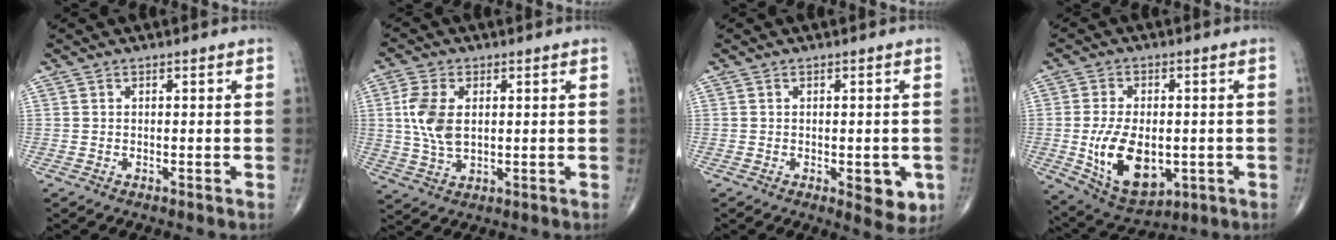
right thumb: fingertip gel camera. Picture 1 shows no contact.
{"total": 8.4, "force": [1.3, 4.9, 6.6], "torque": [-0.141, -0.003, 0.029]}
{"total": 5.5, "force": [-1.6, 2.5, 4.7], "torque": [-0.037, -0.007, -0.014]}
{"total": 14.1, "force": [-2.2, 8.3, 11.2], "torque": [-0.178, -0.009, -0.018]}